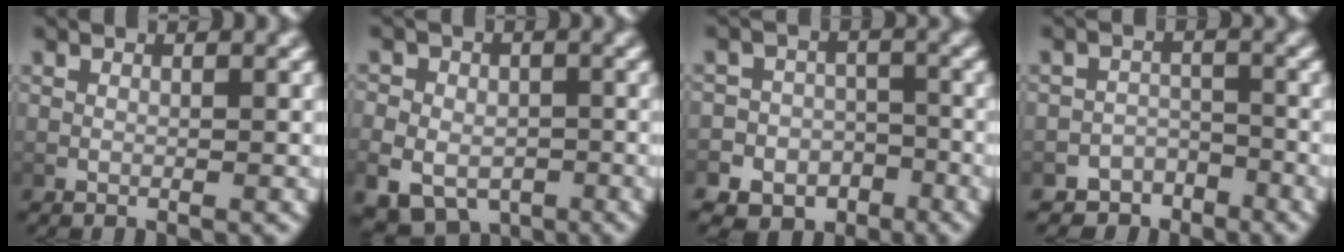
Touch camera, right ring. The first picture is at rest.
{"total": 6.4, "force": [-3.6, 4.7, 2.4], "torque": [-0.048, -0.033, -0.048]}
{"total": 7.3, "force": [-4.5, 5.5, 1.3], "torque": [-0.002, -0.018, -0.082]}
{"total": 5.7, "force": [-4.8, 3.1, 0.2], "torque": [0.019, -0.010, -0.088]}